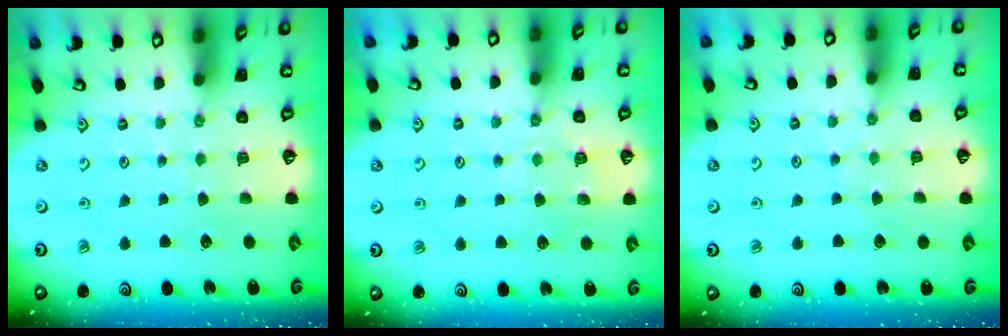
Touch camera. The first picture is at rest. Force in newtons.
{"total": 4.9, "press": 4.8, "slide": 0.8}
{"total": 5.2, "press": 5.2, "slide": 0.4}